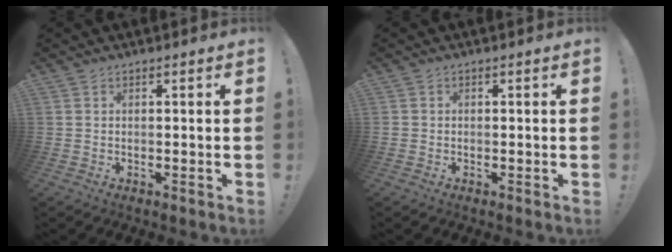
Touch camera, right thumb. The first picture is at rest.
{"total": 0.7, "force": [-0.4, 0.4, 0.2], "torque": [-0.005, 0.003, -0.008]}